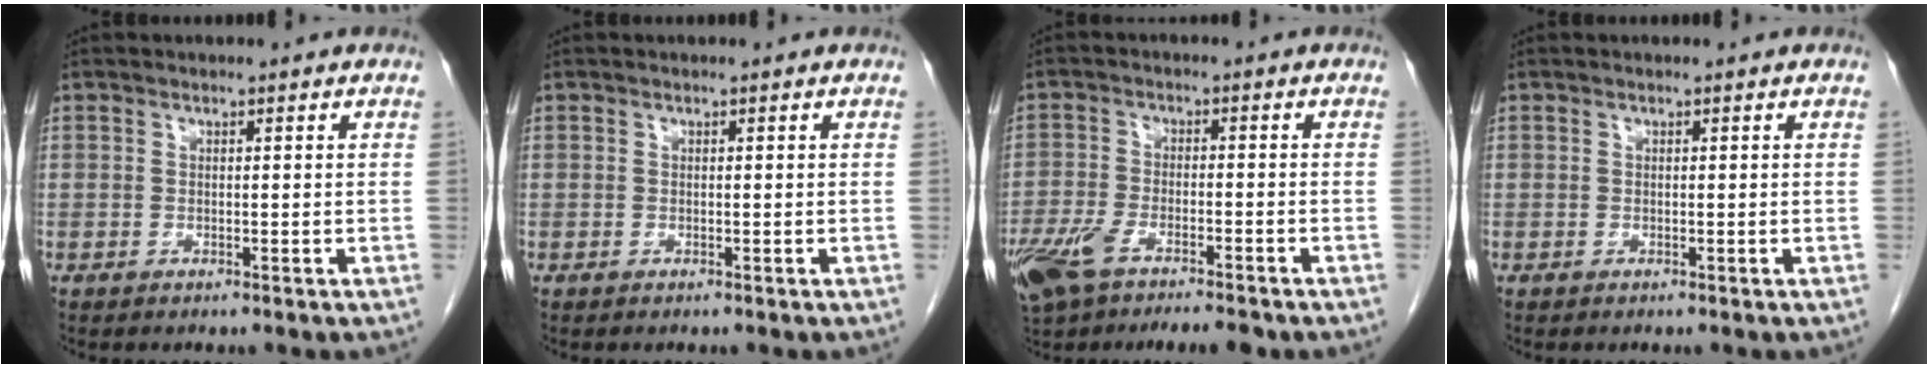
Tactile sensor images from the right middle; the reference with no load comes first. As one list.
[{"total": 0.0}, {"total": 12.5, "force": [-8.7, 4.0, 8.1], "torque": [-0.162, -0.010, -0.141]}, {"total": 0.0}]